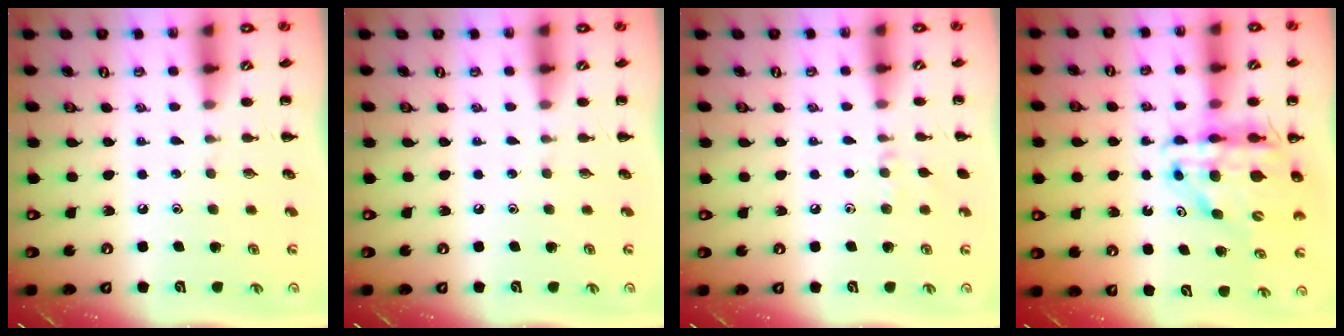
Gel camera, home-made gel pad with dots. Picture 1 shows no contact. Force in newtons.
{"total": 0.0}
{"total": 5.5, "press": 5.1, "slide": 1.9}
{"total": 11.7, "press": 11.2, "slide": 3.5}